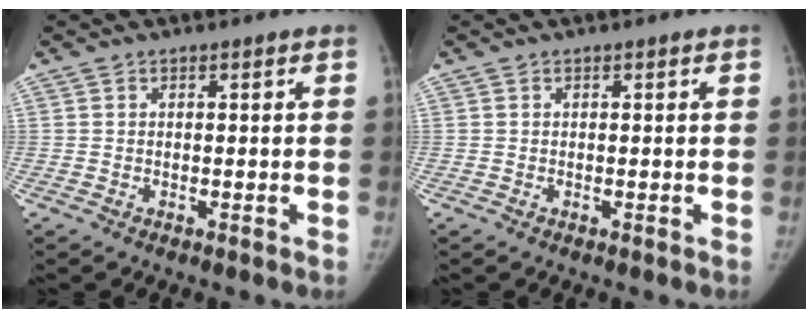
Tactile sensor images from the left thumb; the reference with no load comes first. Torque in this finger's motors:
{"motor_torque": [0.00, 0.00, 0.22, -0.14, 0.00]}